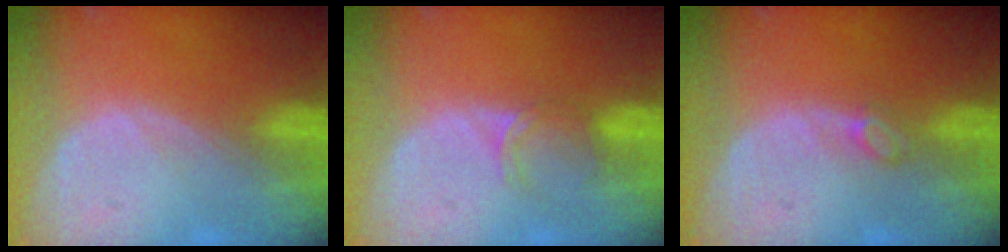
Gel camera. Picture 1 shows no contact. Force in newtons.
{"total": 2.5, "press": 2.0, "slide": 1.4}
{"total": 1.6, "press": 1.6, "slide": 0.2}